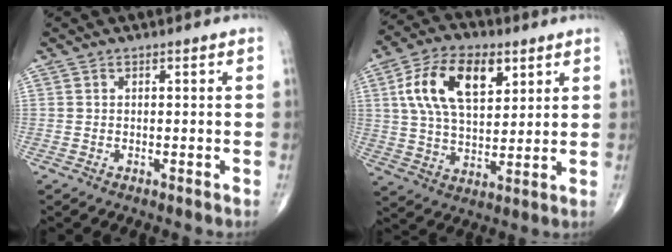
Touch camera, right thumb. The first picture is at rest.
{"total": 15.6, "force": [5.7, 8.6, 11.8], "torque": [-0.196, -0.006, 0.104]}